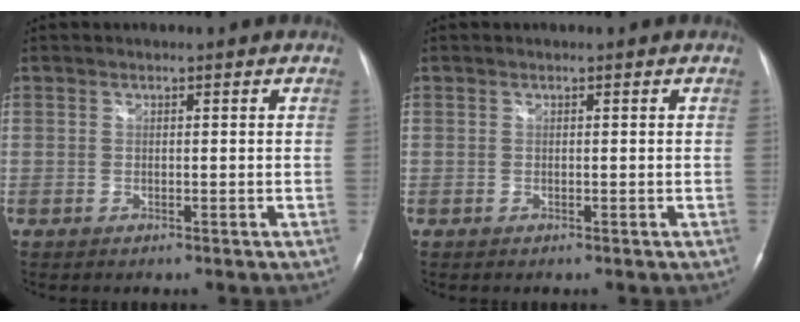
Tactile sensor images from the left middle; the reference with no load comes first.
{"total": 0.0}